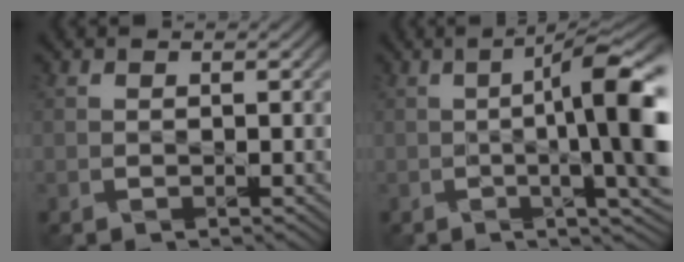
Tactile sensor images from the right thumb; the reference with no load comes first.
{"total": 11.7, "force": [-0.8, 2.8, 11.4], "torque": [-0.151, 0.002, -0.004]}